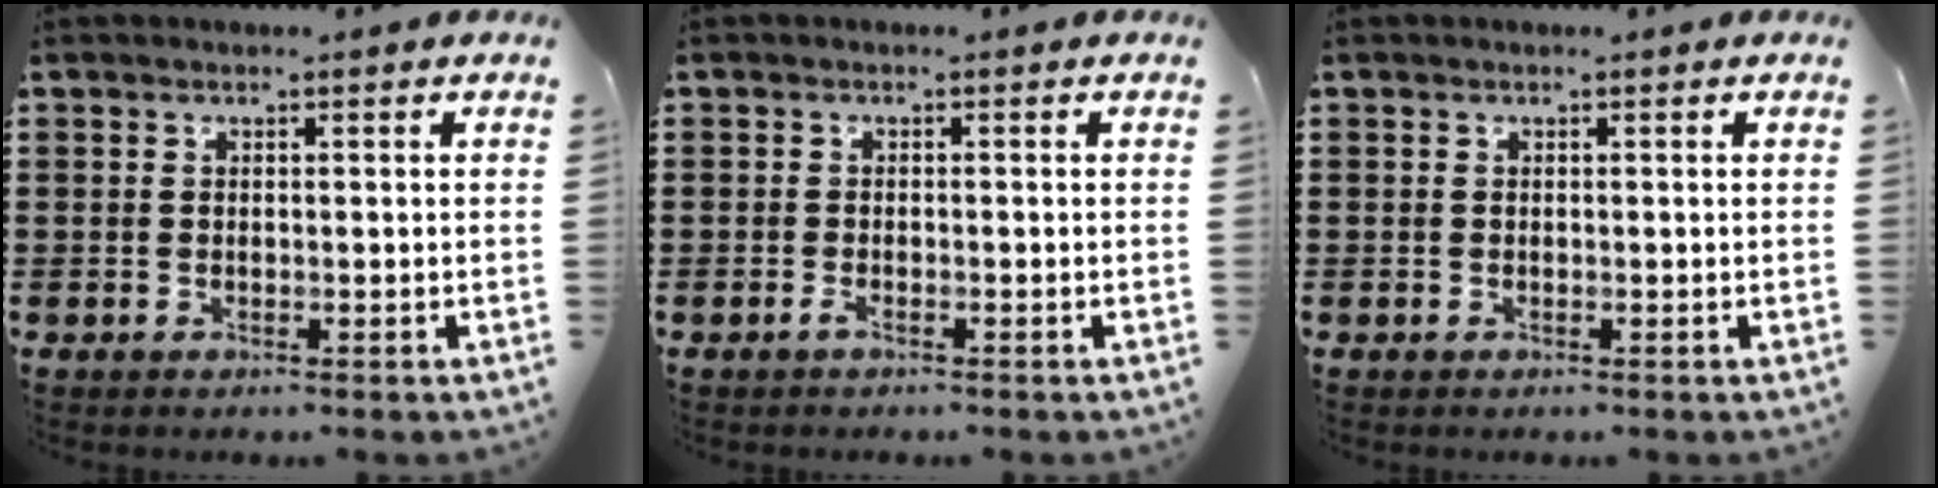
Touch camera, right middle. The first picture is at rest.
{"total": 0.9, "force": [-0.6, 0.2, 0.6], "torque": [-0.013, -0.003, -0.012]}
{"total": 0.0}